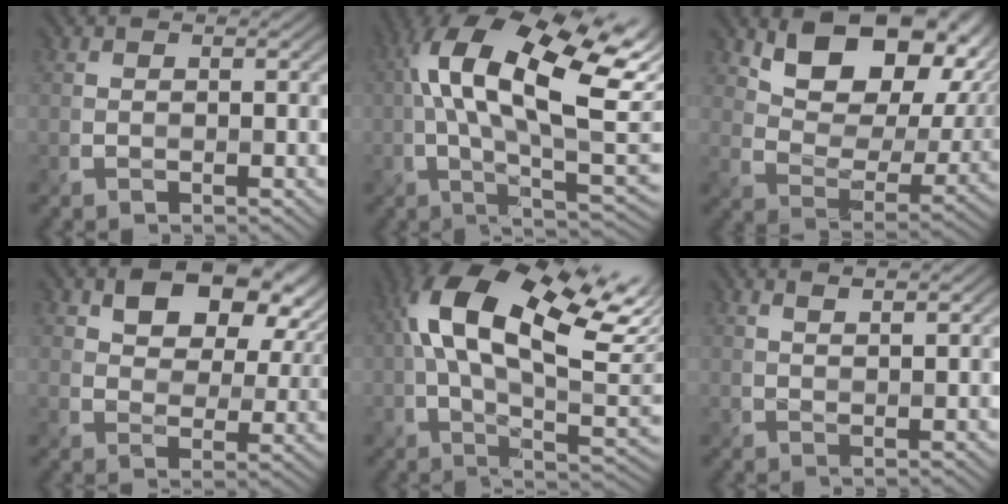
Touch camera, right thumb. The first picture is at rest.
{"total": 18.2, "force": [3.8, 7.2, 16.3], "torque": [-0.271, 0.024, 0.058]}
{"total": 12.7, "force": [6.2, 7.6, 8.0], "torque": [-0.122, -0.006, 0.100]}
{"total": 9.2, "force": [4.6, 5.5, 5.8], "torque": [-0.096, -0.002, 0.076]}
{"total": 17.5, "force": [4.5, 8.1, 14.9], "torque": [-0.271, 0.019, 0.076]}
{"total": 2.0, "force": [1.6, 0.2, 1.1], "torque": [-0.012, 0.001, 0.029]}